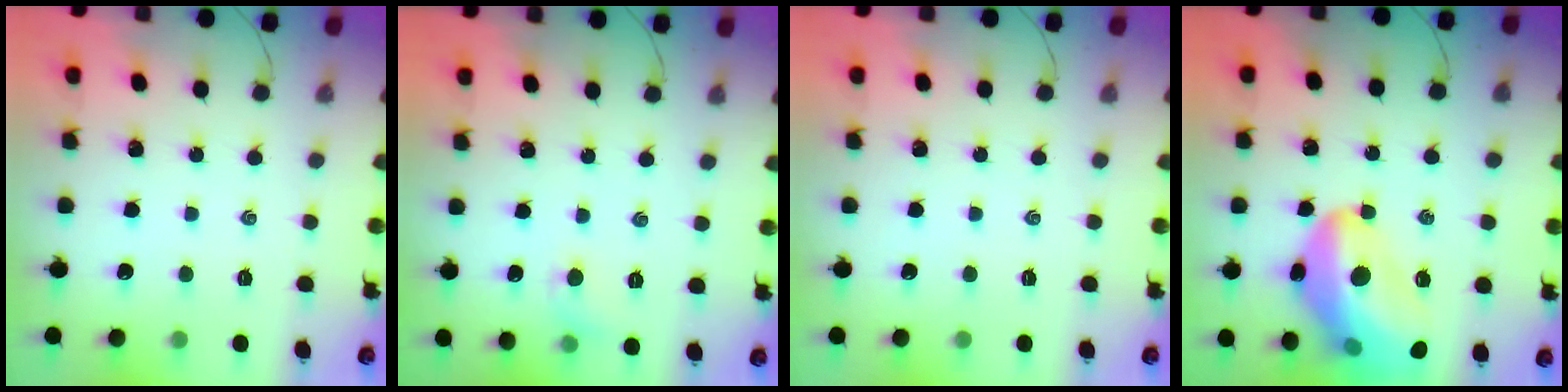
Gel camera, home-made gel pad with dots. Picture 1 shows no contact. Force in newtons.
{"total": 4.7, "press": 4.5, "slide": 1.5}
{"total": 0.0}
{"total": 22.2, "press": 21.9, "slide": 3.7}